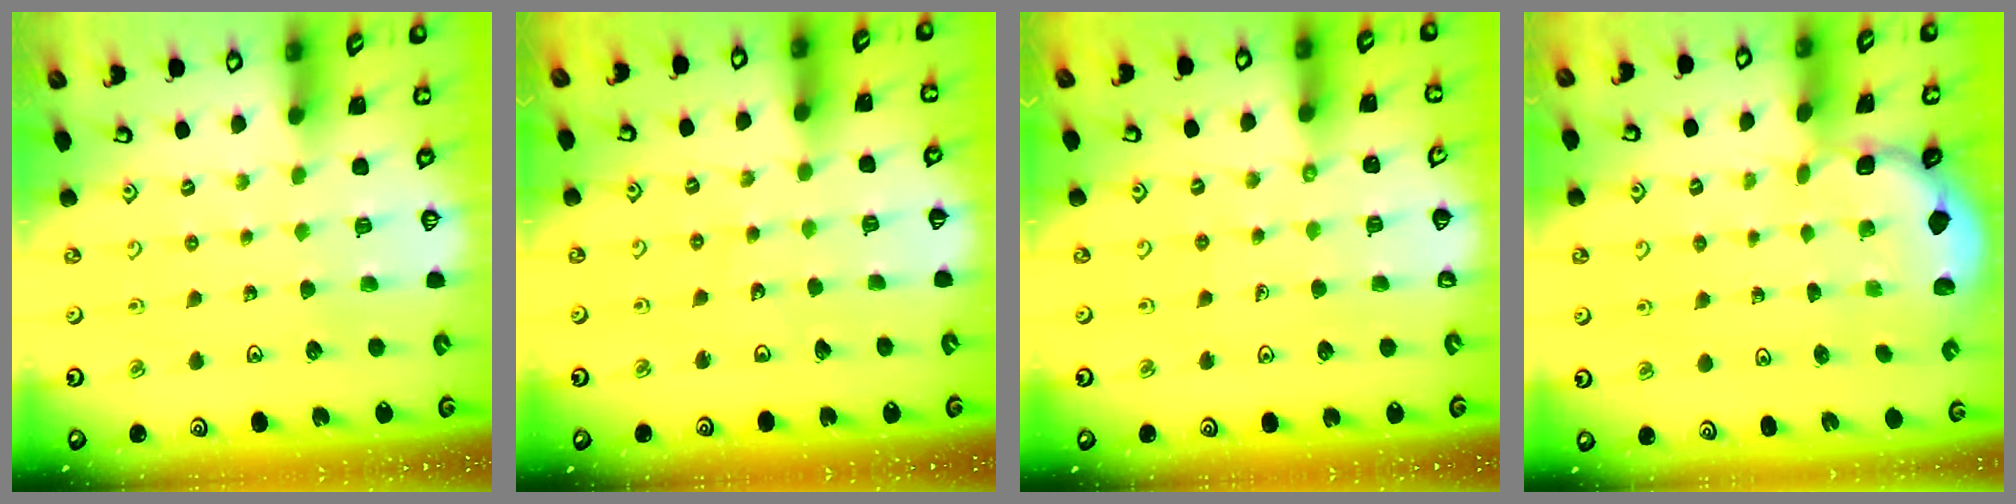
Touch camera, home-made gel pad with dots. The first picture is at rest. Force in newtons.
{"total": 3.5, "press": 3.4, "slide": 0.6}
{"total": 2.3, "press": 2.3, "slide": 0.5}
{"total": 1.8, "press": 1.7, "slide": 0.7}